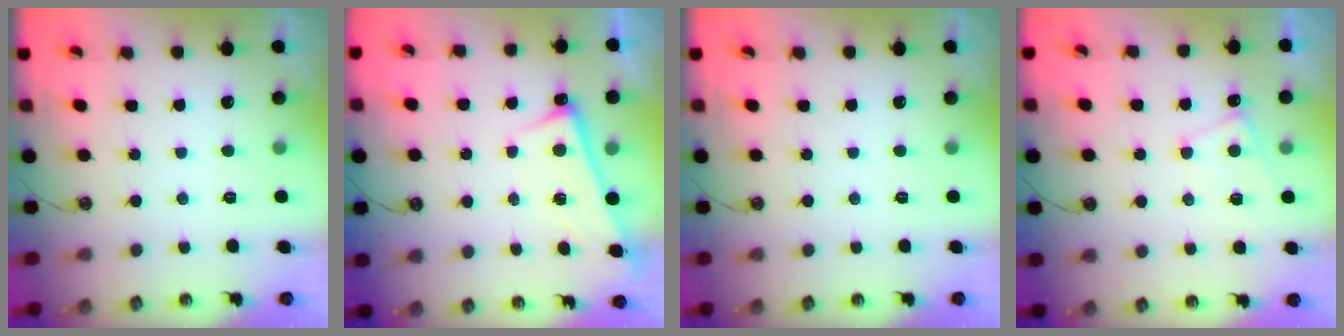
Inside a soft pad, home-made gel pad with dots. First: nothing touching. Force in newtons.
{"total": 2.9, "press": 2.8, "slide": 0.3}
{"total": 0.0}
{"total": 2.6, "press": 2.5, "slide": 0.3}